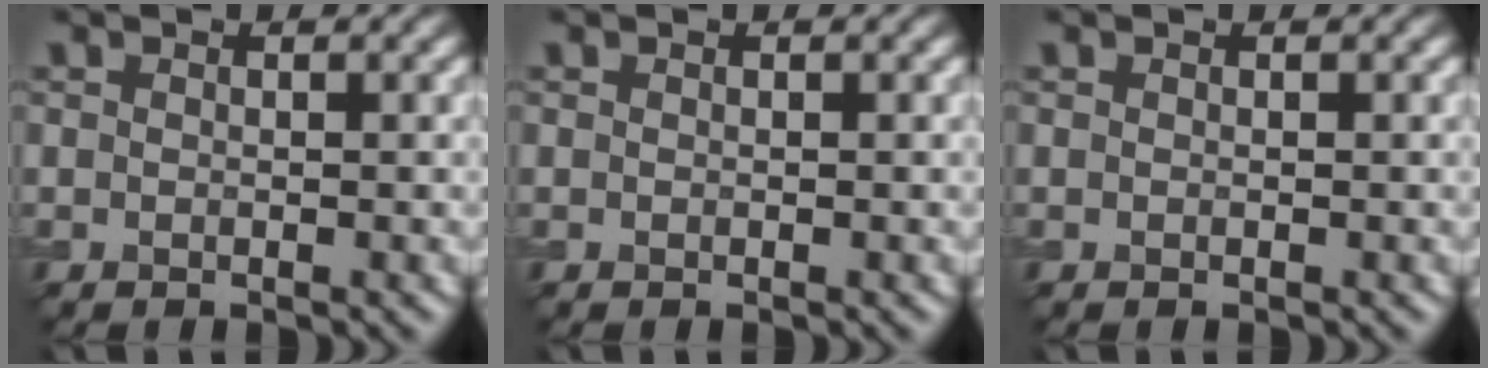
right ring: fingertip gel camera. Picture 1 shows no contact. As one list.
[{"total": 0.0}, {"total": 0.0}]